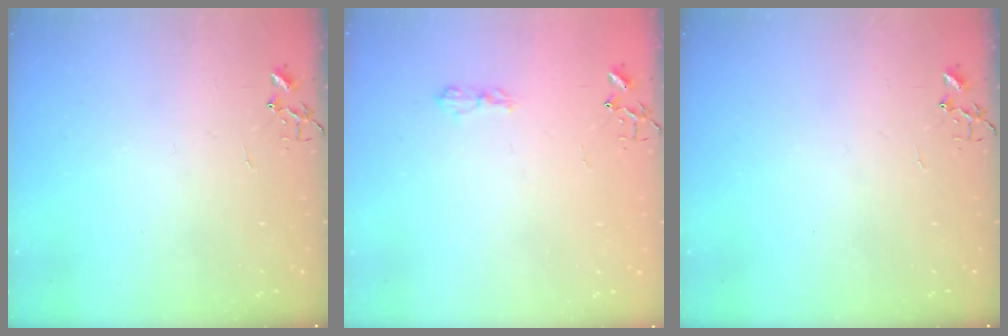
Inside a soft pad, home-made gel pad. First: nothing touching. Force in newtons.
{"total": 5.4, "press": 5.4, "slide": 0.7}
{"total": 0.0}